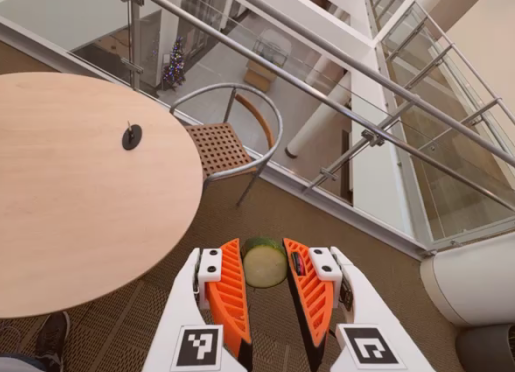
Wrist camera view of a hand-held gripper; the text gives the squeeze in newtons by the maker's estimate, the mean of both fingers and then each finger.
{"total": 8.6, "left": 8.7, "right": 8.4}